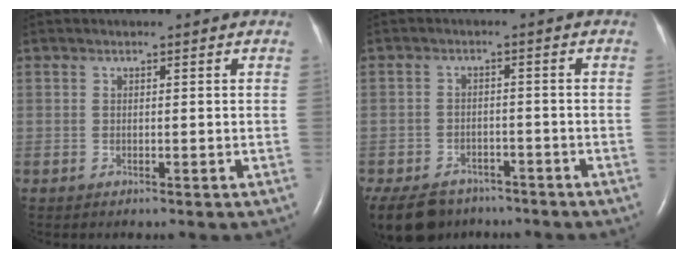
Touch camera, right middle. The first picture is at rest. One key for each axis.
{"total": 12.1, "fx": -9.2, "fy": 6.9, "fz": 3.9, "tx": -0.102, "ty": -0.011, "tz": -0.127}